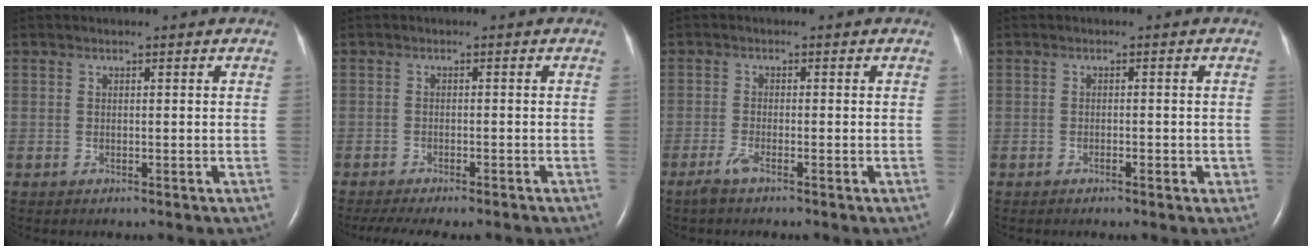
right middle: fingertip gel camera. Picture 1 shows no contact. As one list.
[{"total": 10.3, "force": [-8.8, 2.2, 4.8], "torque": [-0.075, -0.012, -0.119]}, {"total": 2.0, "force": [-1.5, 0.0, 1.3], "torque": [-0.040, -0.006, -0.035]}, {"total": 1.4, "force": [-0.6, 0.6, 1.1], "torque": [-0.016, 0.002, -0.007]}]